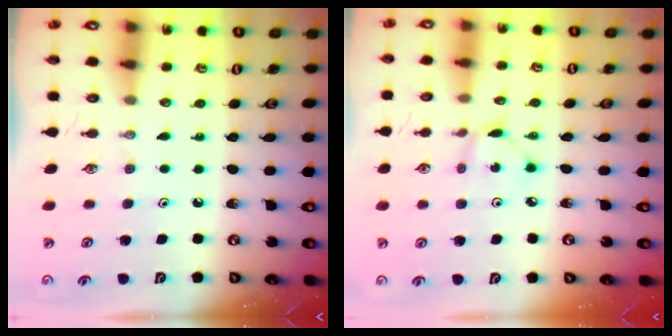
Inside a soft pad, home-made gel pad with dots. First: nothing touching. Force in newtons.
{"total": 2.5, "press": 2.5, "slide": 0.1}